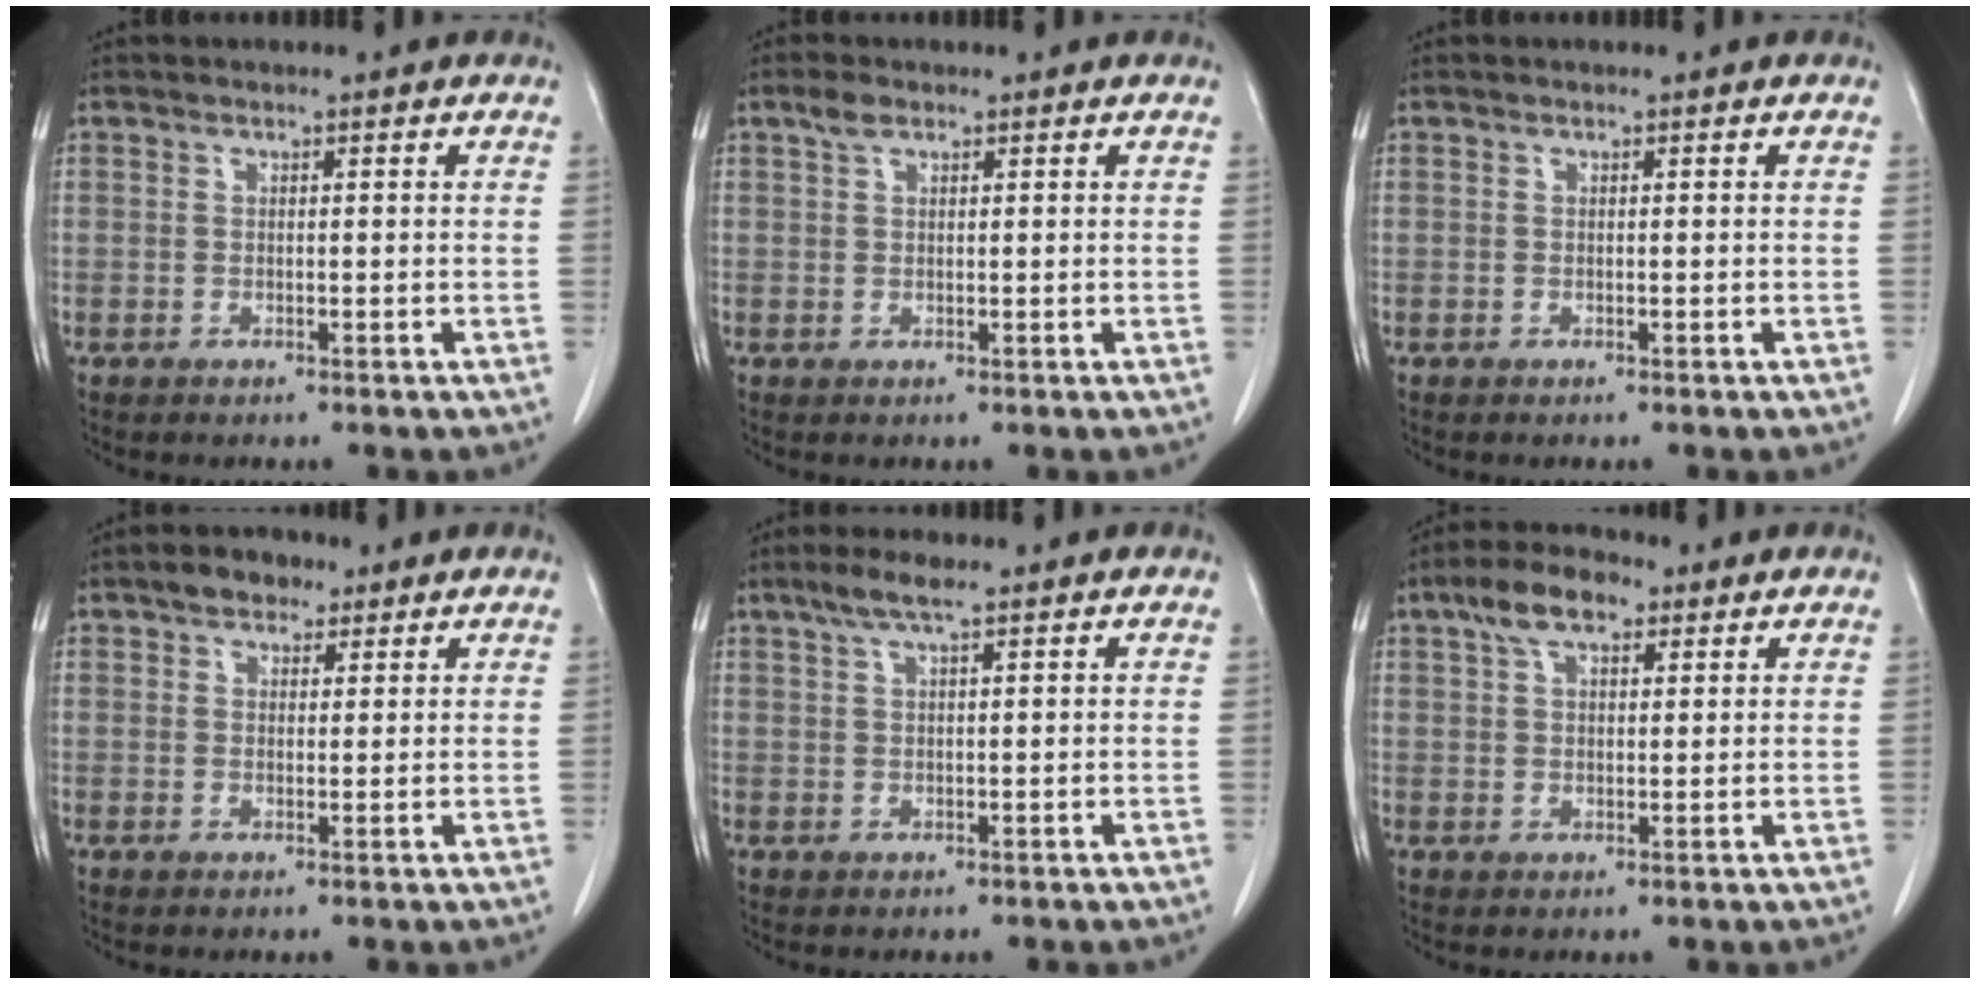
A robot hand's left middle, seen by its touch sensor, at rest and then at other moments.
{"total": 1.8, "force": [1.2, 0.8, 1.0], "torque": [-0.023, 0.009, 0.022]}
{"total": 0.0}
{"total": 3.9, "force": [2.6, 2.3, 1.8], "torque": [-0.029, 0.013, 0.042]}
{"total": 3.5, "force": [2.4, 0.3, 2.5], "torque": [-0.056, 0.009, 0.047]}
{"total": 6.6, "force": [3.9, 2.9, 4.5], "torque": [-0.087, 0.023, 0.067]}